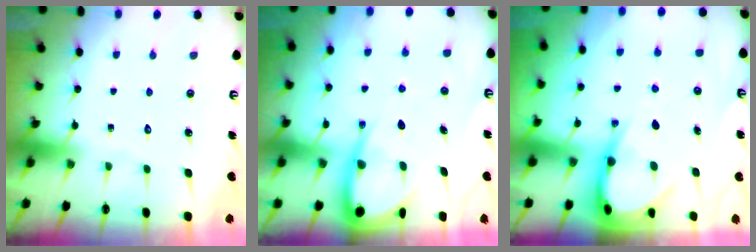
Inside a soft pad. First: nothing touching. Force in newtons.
{"total": 7.0, "press": 6.9, "slide": 0.8}
{"total": 8.5, "press": 8.4, "slide": 1.0}